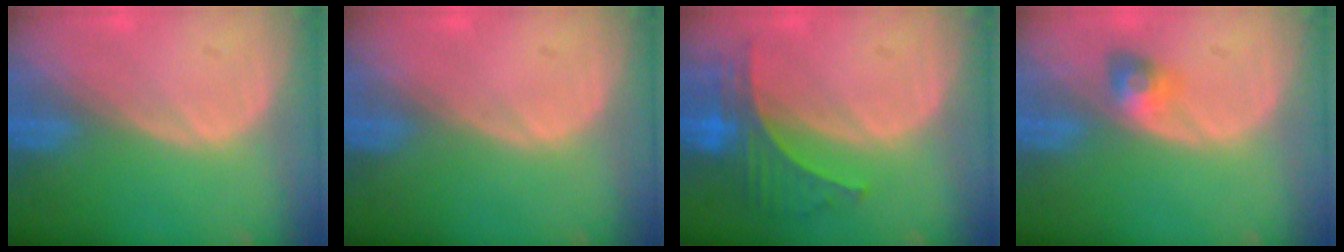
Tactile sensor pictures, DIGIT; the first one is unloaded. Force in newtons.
{"total": 0.0}
{"total": 6.2, "press": 6.0, "slide": 1.4}
{"total": 3.0, "press": 2.6, "slide": 1.3}